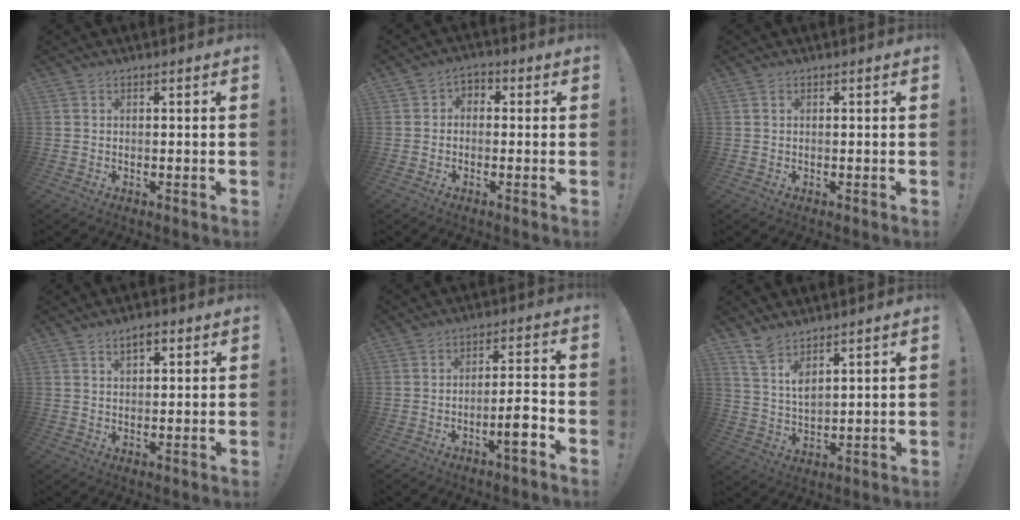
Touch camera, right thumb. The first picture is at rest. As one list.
[{"total": 2.9, "force": [-1.8, 1.9, 1.3], "torque": [-0.018, 0.011, -0.034]}, {"total": 0.0}, {"total": 3.8, "force": [2.2, 1.8, 2.5], "torque": [-0.034, -0.007, 0.036]}, {"total": 7.8, "force": [-4.0, 1.4, 6.6], "torque": [-0.097, 0.016, -0.065]}, {"total": 7.1, "force": [5.8, 2.2, 3.4], "torque": [-0.066, -0.034, 0.107]}]